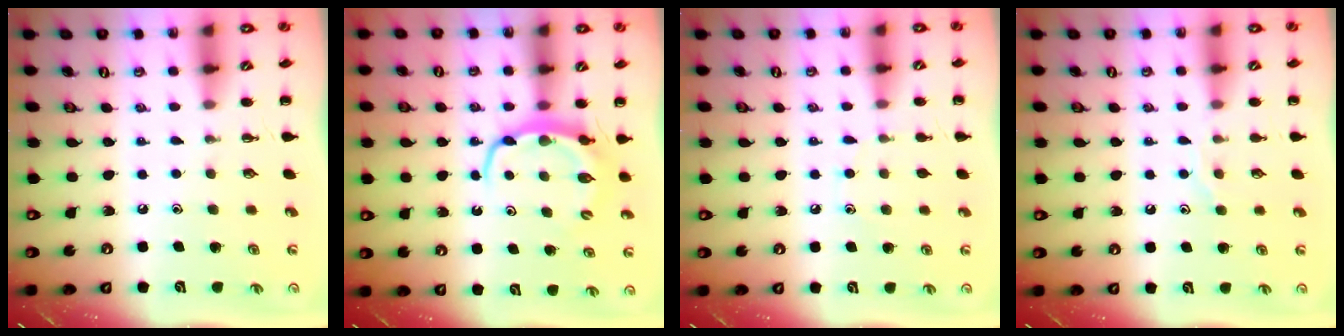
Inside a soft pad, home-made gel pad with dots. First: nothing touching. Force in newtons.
{"total": 5.9, "press": 5.9, "slide": 0.4}
{"total": 6.5, "press": 6.1, "slide": 2.3}
{"total": 6.4, "press": 6.4, "slide": 0.9}